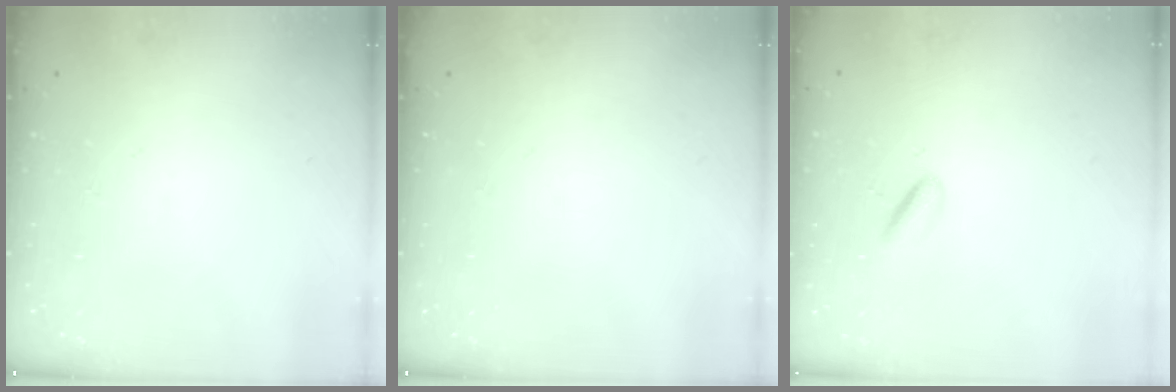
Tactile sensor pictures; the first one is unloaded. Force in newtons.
{"total": 0.0}
{"total": 2.2, "press": 2.1, "slide": 0.5}